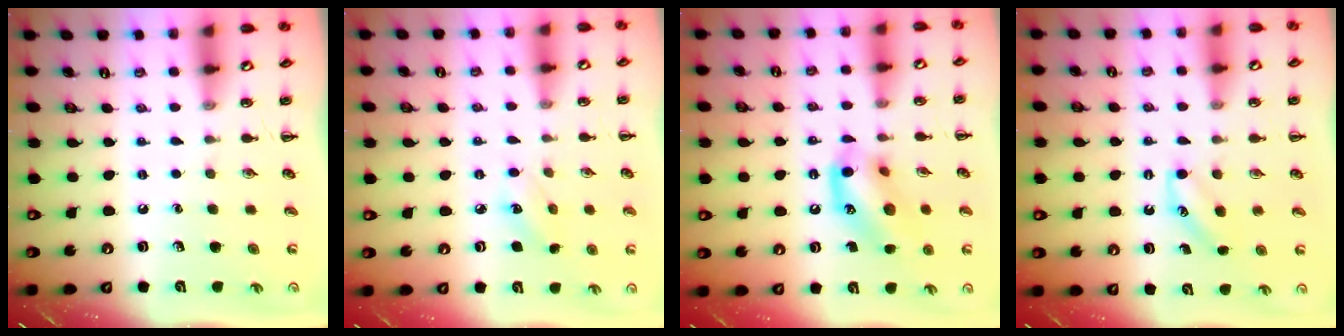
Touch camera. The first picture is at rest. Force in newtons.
{"total": 5.1, "press": 4.9, "slide": 1.3}
{"total": 14.2, "press": 14.1, "slide": 1.5}
{"total": 4.5, "press": 4.3, "slide": 1.5}